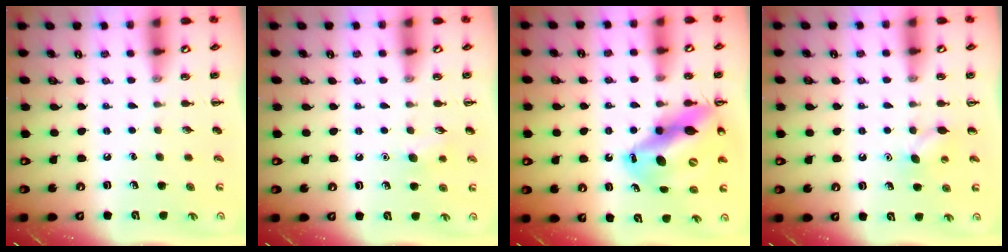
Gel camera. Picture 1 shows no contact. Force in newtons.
{"total": 6.9, "press": 6.7, "slide": 1.7}
{"total": 17.0, "press": 16.2, "slide": 5.1}
{"total": 5.1, "press": 5.0, "slide": 1.3}